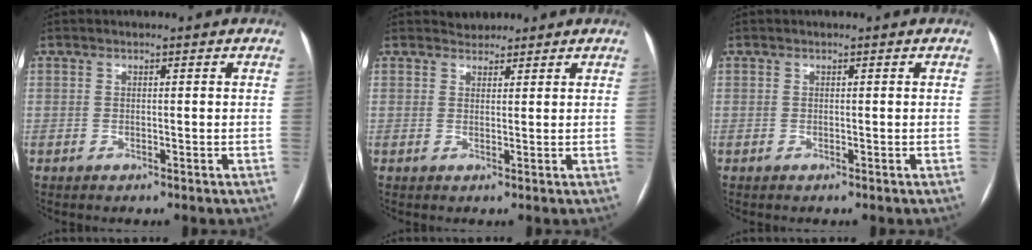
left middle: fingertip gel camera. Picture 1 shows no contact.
{"total": 1.9, "force": [1.6, 0.8, -0.2], "torque": [0.004, 0.008, 0.025]}
{"total": 0.0}